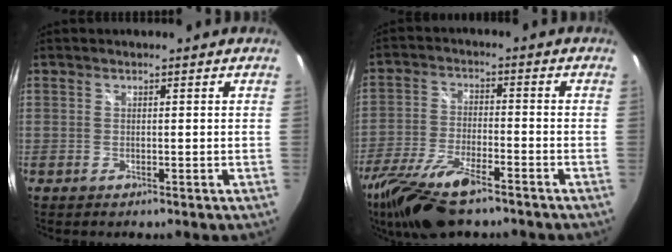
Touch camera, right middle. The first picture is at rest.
{"total": 15.5, "force": [-11.4, 4.4, 9.5], "torque": [-0.209, -0.037, -0.214]}